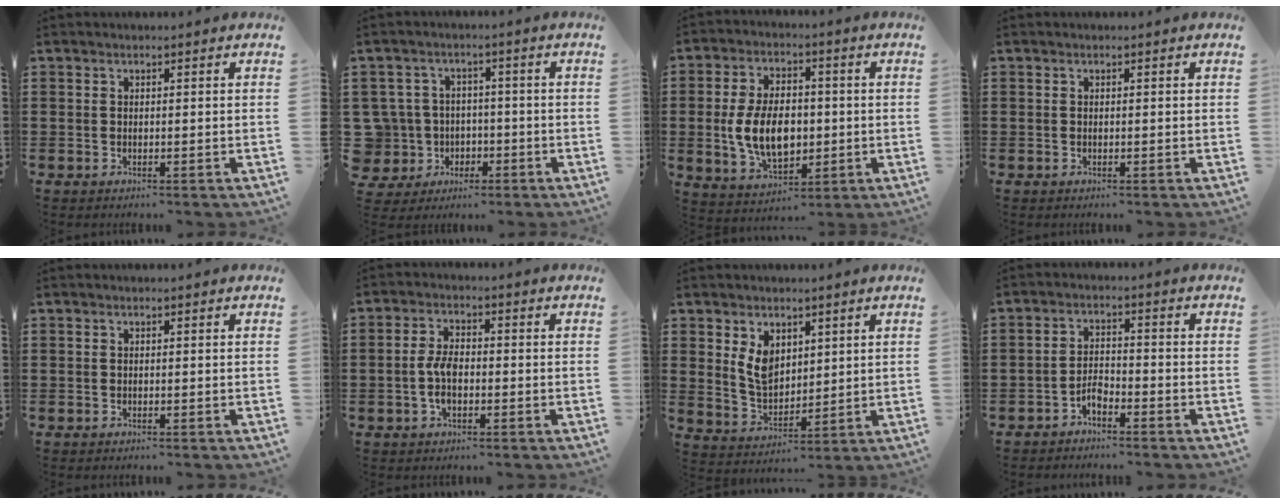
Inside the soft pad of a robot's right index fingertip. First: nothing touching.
{"total": 6.1, "force": [-1.3, 5.8, 1.3], "torque": [-0.067, 0.007, -0.024]}
{"total": 9.8, "force": [-0.8, 6.1, 7.6], "torque": [-0.157, 0.007, -0.016]}
{"total": 0.0}
{"total": 0.0}
{"total": 4.6, "force": [-1.0, 2.1, 4.0], "torque": [-0.093, -0.004, -0.022]}
{"total": 6.0, "force": [2.7, 4.1, 3.5], "torque": [-0.083, 0.010, 0.051]}
{"total": 2.8, "force": [-2.2, 0.9, 1.4], "torque": [-0.036, 0.006, -0.048]}